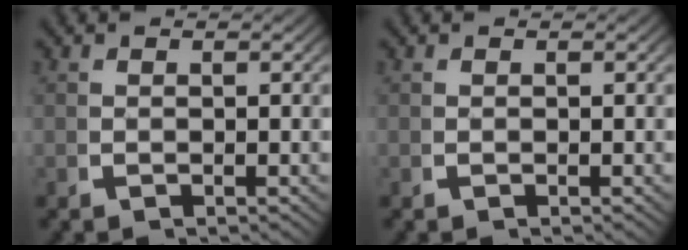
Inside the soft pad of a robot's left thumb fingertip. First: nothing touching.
{"total": 0.0}